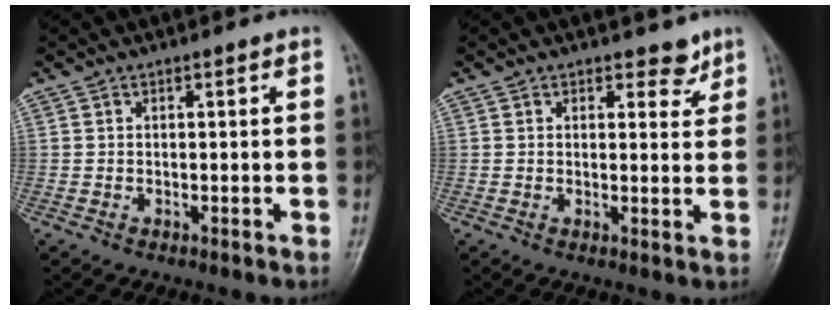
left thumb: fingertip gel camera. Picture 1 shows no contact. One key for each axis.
{"total": 3.0, "fx": 2.3, "fy": 1.7, "fz": 0.9, "tx": 0.010, "ty": -0.014, "tz": 0.029}